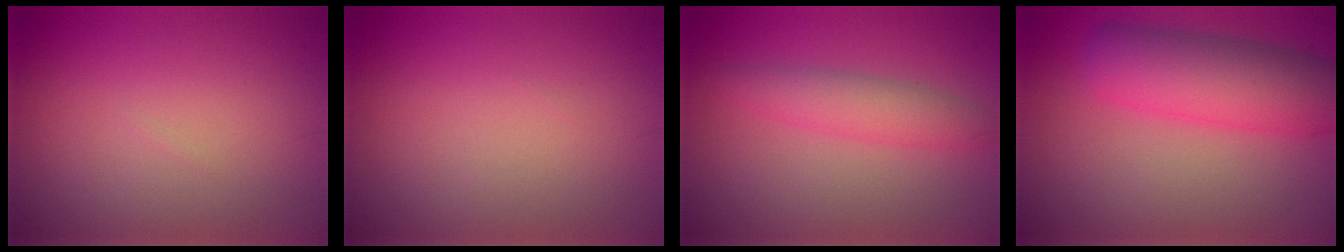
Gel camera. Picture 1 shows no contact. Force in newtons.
{"total": 0.0}
{"total": 3.0, "press": 3.0, "slide": 0.1}
{"total": 7.0, "press": 7.0, "slide": 0.1}